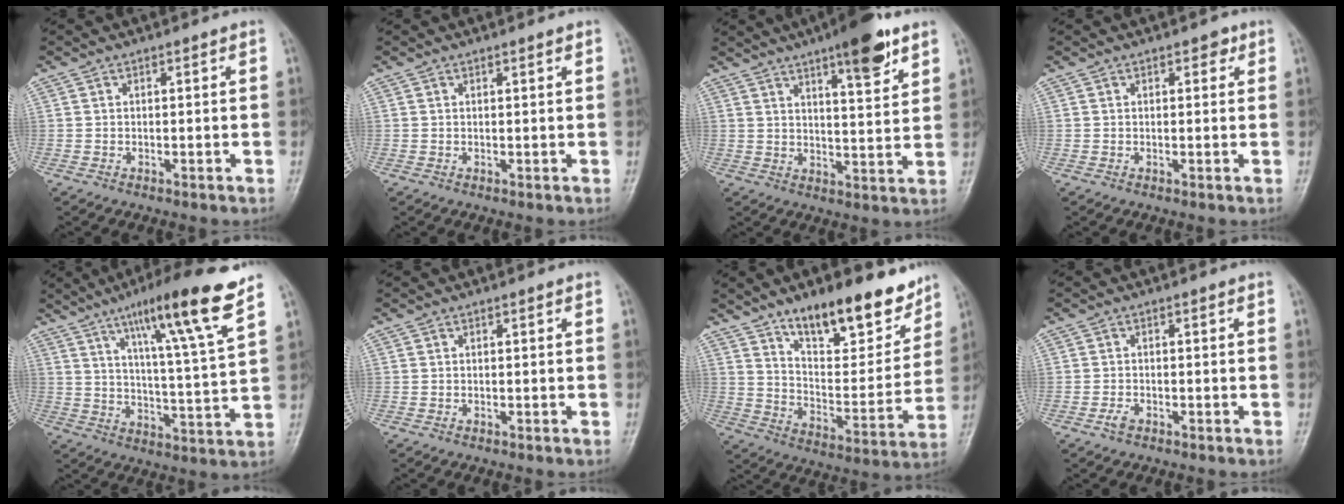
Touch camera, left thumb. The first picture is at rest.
{"total": 0.7, "force": [0.6, 0.0, 0.5], "torque": [-0.007, -0.004, 0.009]}
{"total": 11.4, "force": [7.1, 2.7, 8.5], "torque": [-0.106, -0.038, 0.103]}
{"total": 1.7, "force": [1.0, 1.0, 1.0], "torque": [-0.002, -0.001, 0.009]}
{"total": 16.8, "force": [10.5, 0.5, 13.1], "torque": [-0.197, -0.051, 0.164]}
{"total": 0.0}
{"total": 19.2, "force": [13.4, 7.3, 11.6], "torque": [-0.123, -0.082, 0.217]}
{"total": 1.3, "force": [-0.7, 0.7, 0.8], "torque": [-0.020, 0.001, -0.016]}